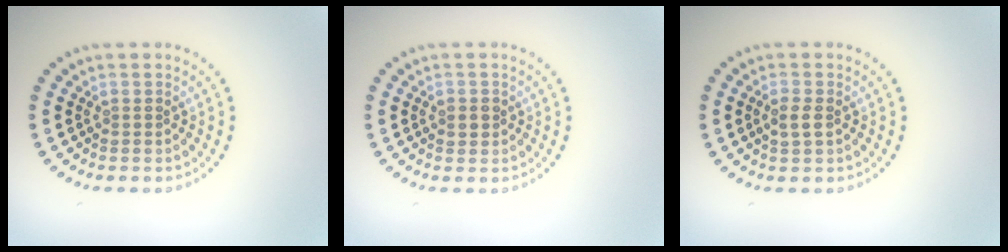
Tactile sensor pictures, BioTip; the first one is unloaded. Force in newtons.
{"total": 1.2, "press": 1.2, "slide": 0.4}
{"total": 1.6, "press": 1.5, "slide": 0.4}